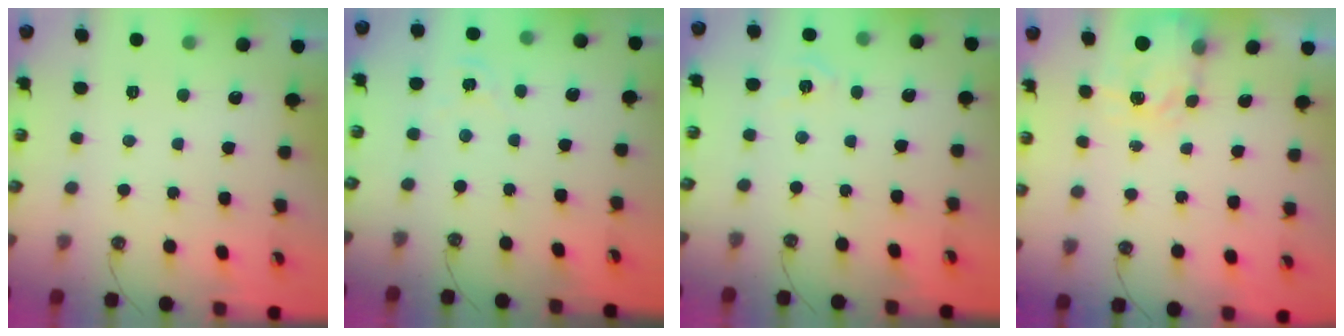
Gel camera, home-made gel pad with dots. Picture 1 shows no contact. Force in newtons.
{"total": 1.4, "press": 1.4, "slide": 0.2}
{"total": 3.2, "press": 3.1, "slide": 0.5}
{"total": 3.9, "press": 3.9, "slide": 0.7}